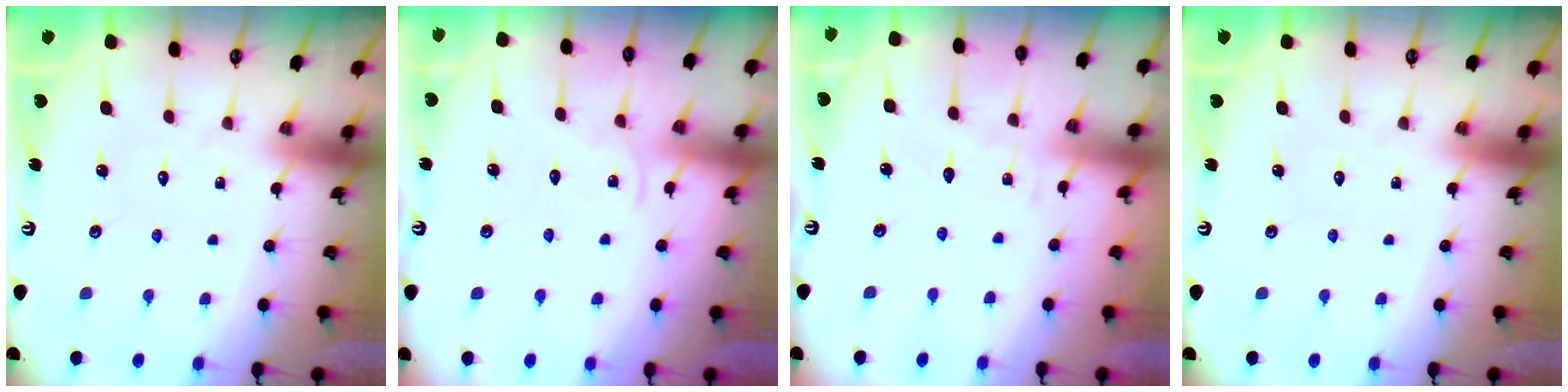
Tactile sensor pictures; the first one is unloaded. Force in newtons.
{"total": 6.6, "press": 6.6, "slide": 0.5}
{"total": 3.7, "press": 3.7, "slide": 0.3}
{"total": 0.0}